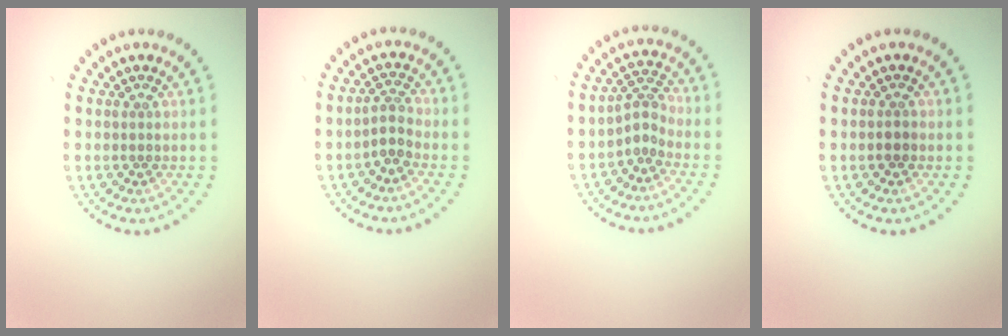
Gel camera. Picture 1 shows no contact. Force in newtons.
{"total": 1.7, "press": 1.3, "slide": 1.1}
{"total": 2.0, "press": 1.3, "slide": 1.5}
{"total": 0.9, "press": 0.8, "slide": 0.3}